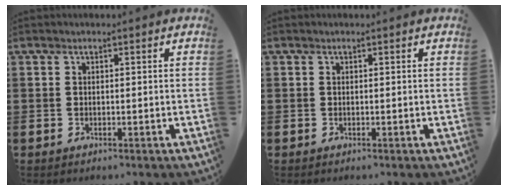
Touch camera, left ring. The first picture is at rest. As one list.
[{"total": 0.0}]